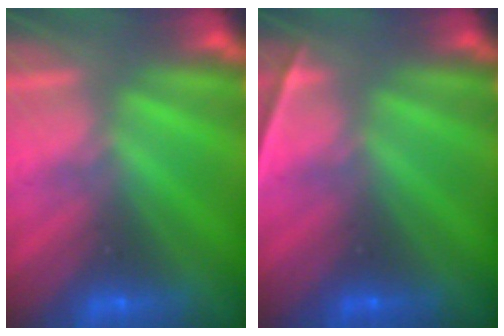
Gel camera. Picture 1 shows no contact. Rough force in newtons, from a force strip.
{"total": 2.2}